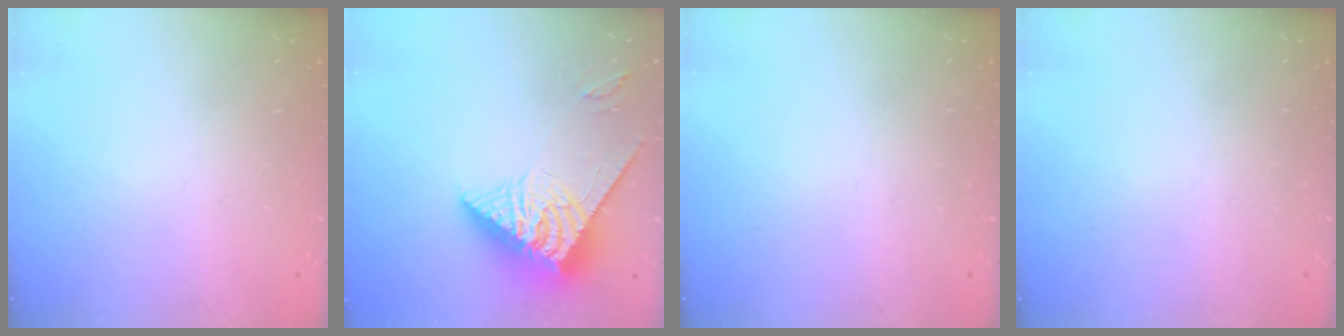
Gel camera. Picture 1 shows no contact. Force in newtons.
{"total": 11.5, "press": 11.4, "slide": 1.3}
{"total": 0.0}
{"total": 0.0}